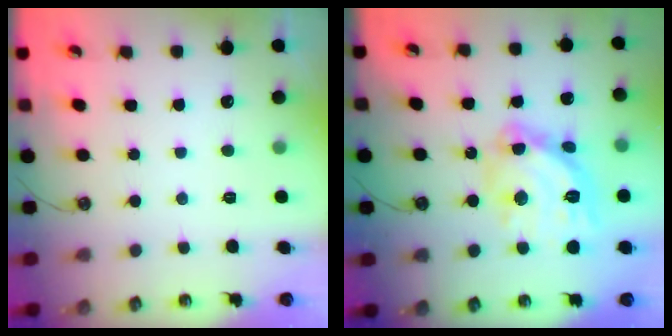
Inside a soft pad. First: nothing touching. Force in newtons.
{"total": 17.4, "press": 17.3, "slide": 1.7}